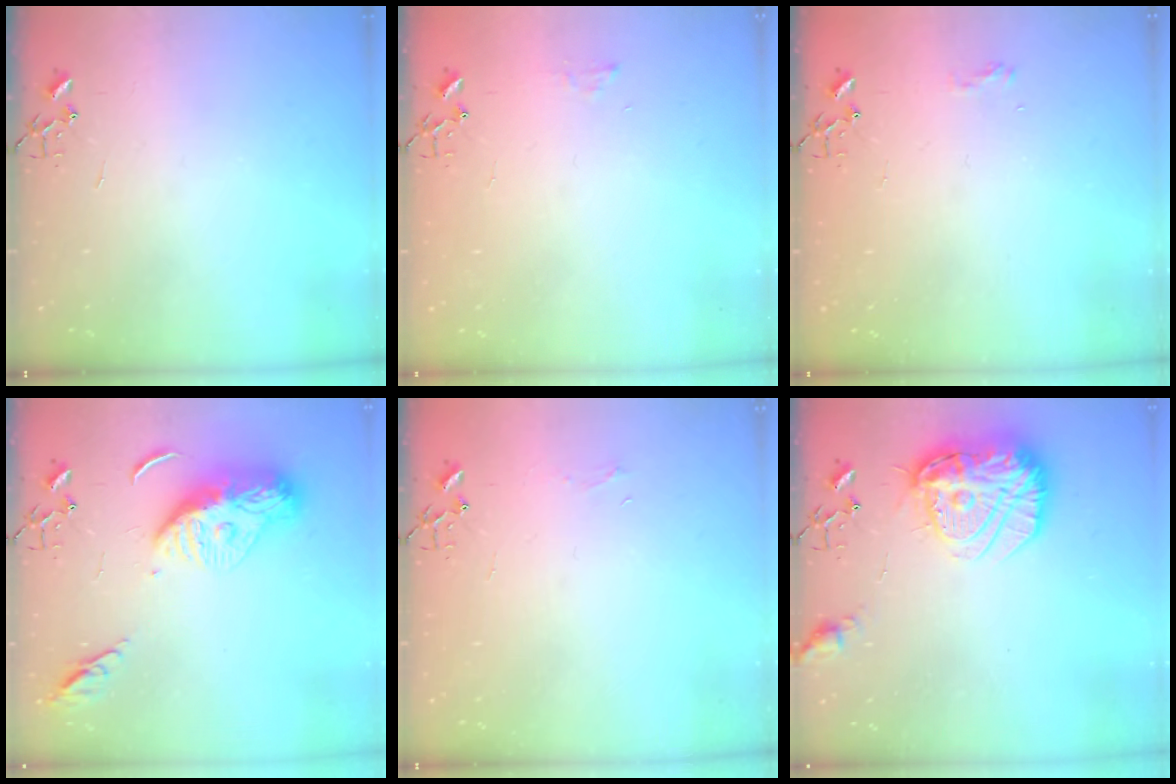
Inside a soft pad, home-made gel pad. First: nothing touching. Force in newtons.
{"total": 5.1, "press": 5.0, "slide": 0.6}
{"total": 6.3, "press": 6.3, "slide": 0.8}
{"total": 13.0, "press": 13.0, "slide": 1.1}
{"total": 3.5, "press": 3.5, "slide": 0.6}
{"total": 19.7, "press": 19.7, "slide": 1.5}